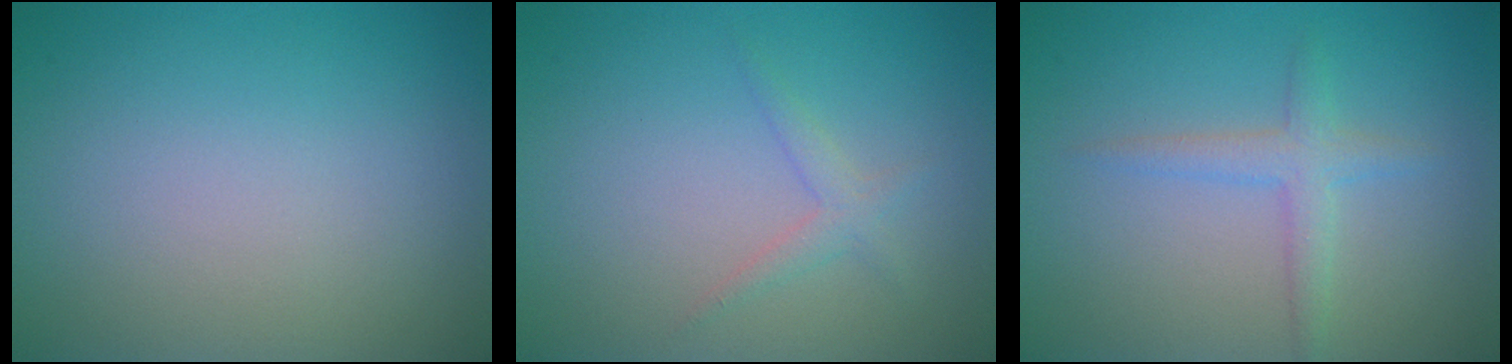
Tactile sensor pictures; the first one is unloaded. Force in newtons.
{"total": 1.3, "press": 1.3, "slide": 0.1}
{"total": 2.0, "press": 2.0, "slide": 0.1}